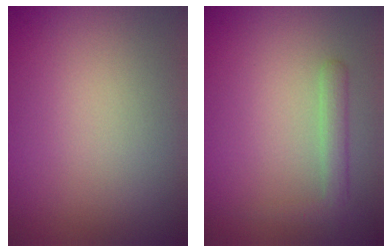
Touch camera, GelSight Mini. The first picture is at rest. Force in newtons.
{"total": 1.9, "press": 1.9, "slide": 0.1}